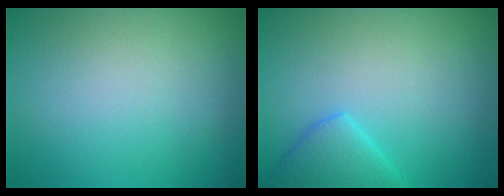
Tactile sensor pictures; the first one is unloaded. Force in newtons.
{"total": 2.8, "press": 2.8, "slide": 0.3}